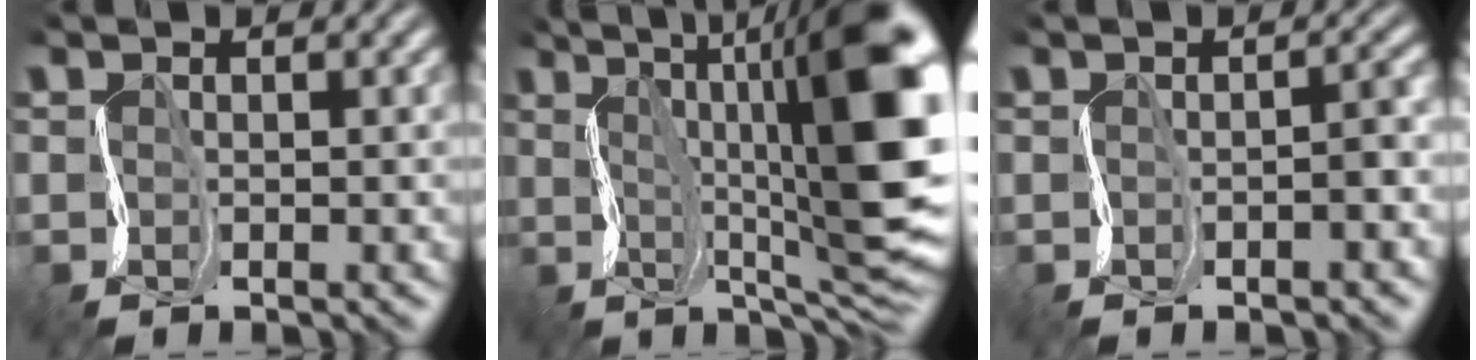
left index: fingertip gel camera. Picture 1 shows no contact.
{"total": 15.1, "force": [3.0, 4.5, 14.1], "torque": [-0.199, 0.016, 0.056]}
{"total": 2.7, "force": [-0.8, 0.8, 2.4], "torque": [-0.018, 0.013, -0.012]}